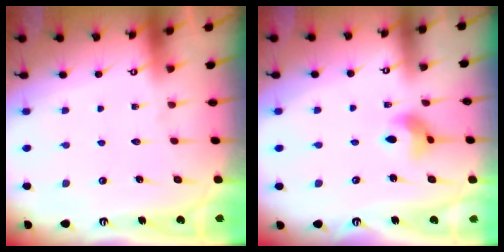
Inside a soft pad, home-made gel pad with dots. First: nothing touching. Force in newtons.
{"total": 7.6, "press": 7.6, "slide": 0.3}